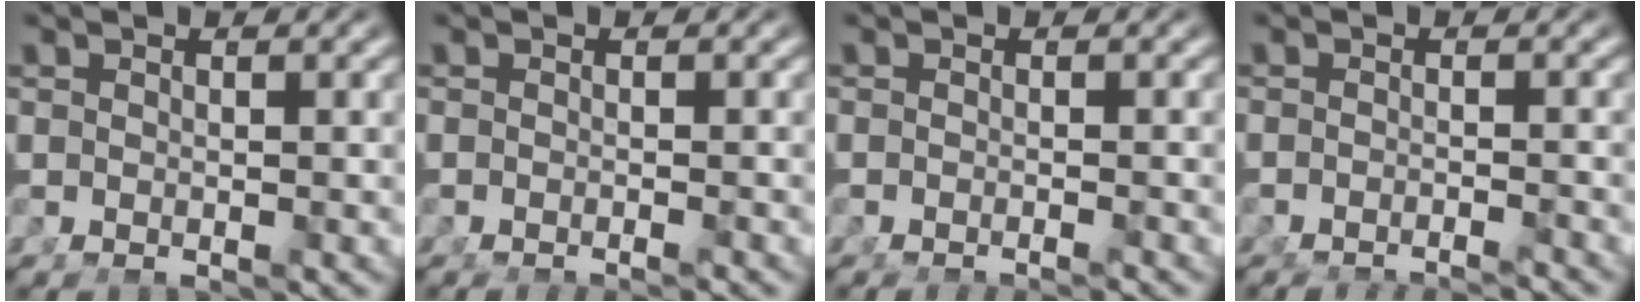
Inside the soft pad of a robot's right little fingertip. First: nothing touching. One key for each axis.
{"total": 2.1, "fx": -2.0, "fy": 0.1, "fz": 0.5, "tx": -0.004, "ty": -0.003, "tz": -0.030}
{"total": 2.4, "fx": -2.3, "fy": 0.2, "fz": 0.6, "tx": -0.001, "ty": -0.002, "tz": -0.035}
{"total": 6.2, "fx": -5.9, "fy": 1.5, "fz": 1.2, "tx": -0.004, "ty": -0.008, "tz": -0.090}